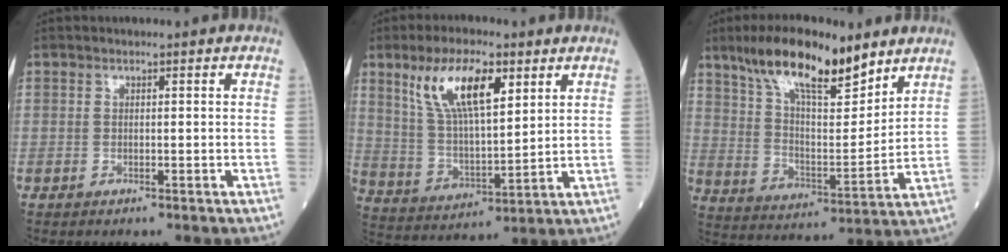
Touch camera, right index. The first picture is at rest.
{"total": 12.6, "force": [6.4, 3.8, 10.1], "torque": [-0.204, 0.014, 0.129]}
{"total": 16.7, "force": [11.9, 4.4, 10.9], "torque": [-0.198, 0.007, 0.216]}